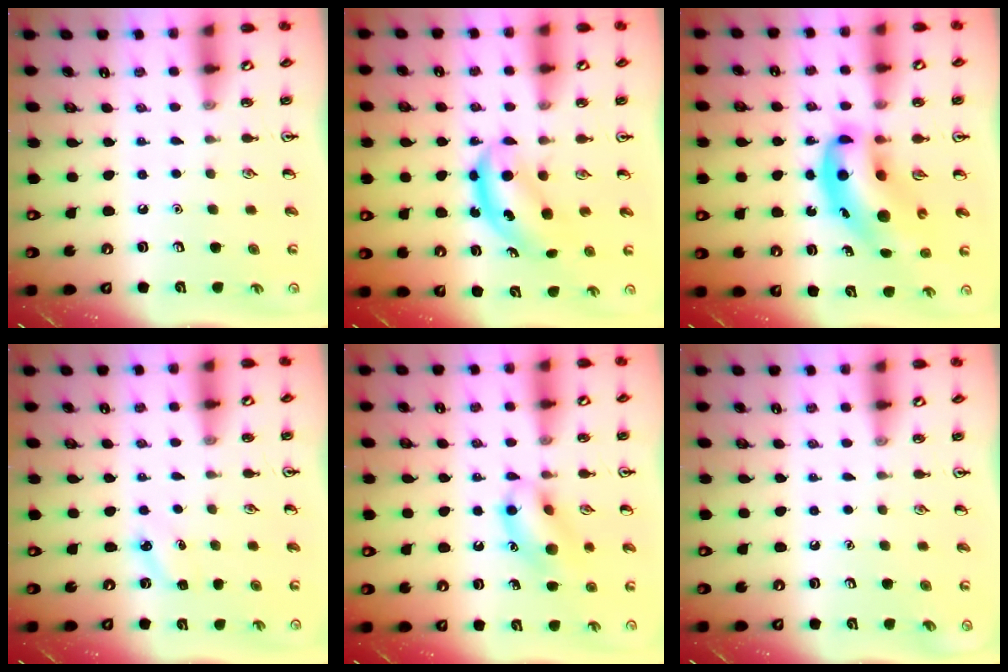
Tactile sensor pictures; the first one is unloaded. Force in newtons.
{"total": 5.0, "press": 5.0, "slide": 0.6}
{"total": 12.7, "press": 12.3, "slide": 3.3}
{"total": 3.5, "press": 3.4, "slide": 1.1}
{"total": 12.8, "press": 12.7, "slide": 2.0}
{"total": 0.0}